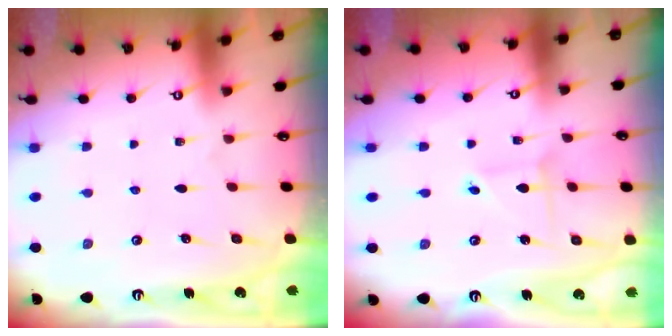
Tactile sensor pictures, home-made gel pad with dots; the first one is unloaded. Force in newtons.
{"total": 2.3, "press": 2.3, "slide": 0.0}